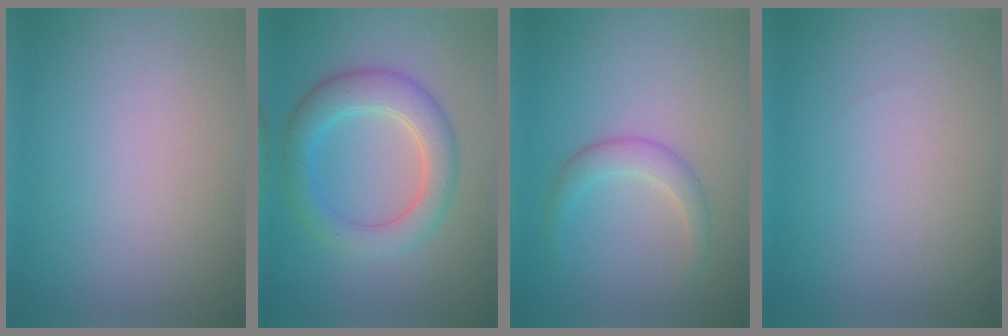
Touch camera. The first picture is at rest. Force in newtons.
{"total": 4.7, "press": 4.7, "slide": 0.2}
{"total": 2.3, "press": 2.3, "slide": 0.1}
{"total": 0.0}